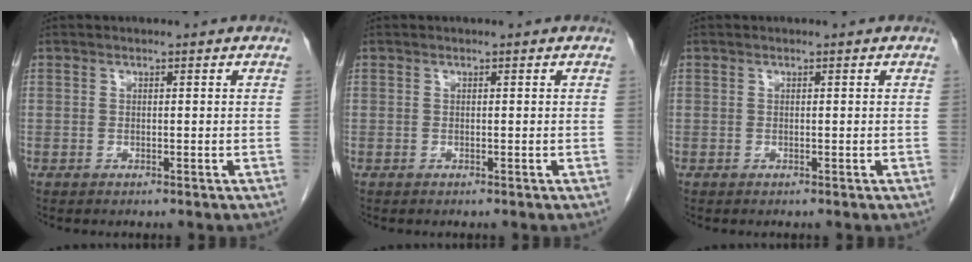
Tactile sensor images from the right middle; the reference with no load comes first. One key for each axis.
{"total": 0.0}
{"total": 0.0}